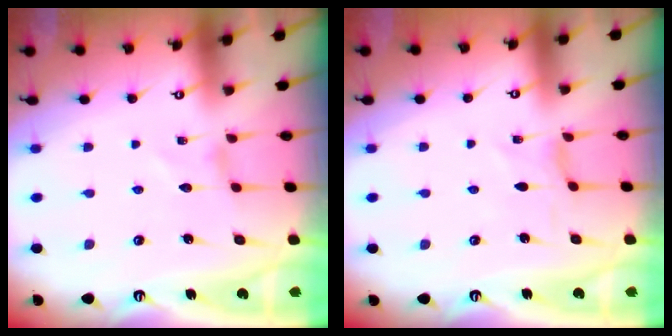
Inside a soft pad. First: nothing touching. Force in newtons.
{"total": 0.0}